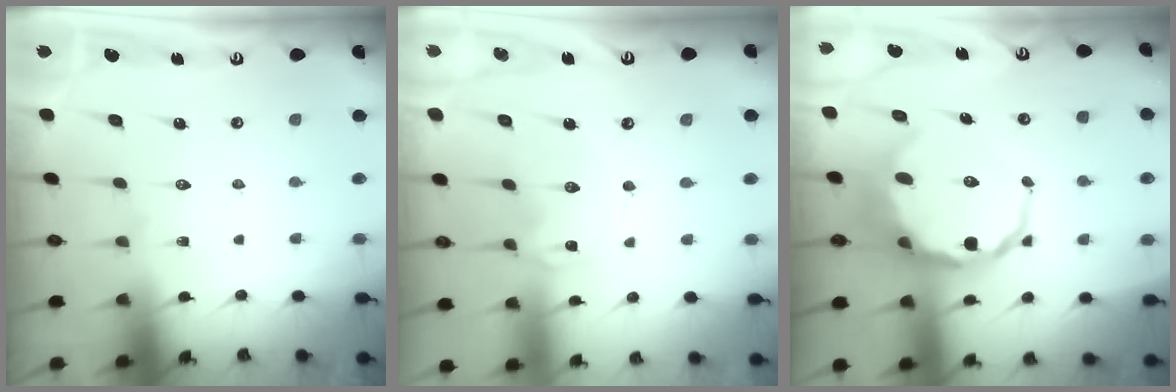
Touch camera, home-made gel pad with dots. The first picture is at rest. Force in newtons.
{"total": 0.0}
{"total": 12.2, "press": 11.9, "slide": 2.8}